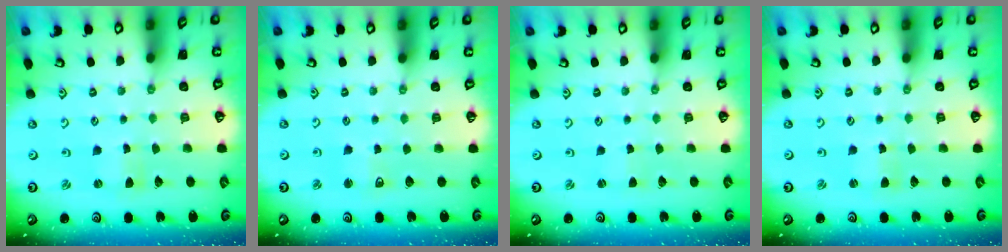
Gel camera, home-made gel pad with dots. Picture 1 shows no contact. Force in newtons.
{"total": 4.0, "press": 3.9, "slide": 0.6}
{"total": 0.0}
{"total": 1.5, "press": 1.4, "slide": 0.3}